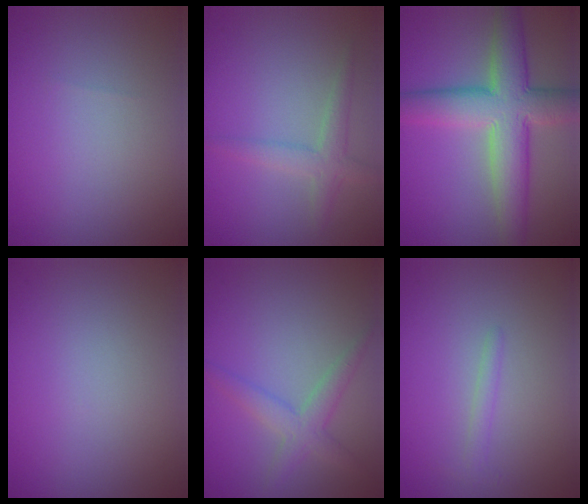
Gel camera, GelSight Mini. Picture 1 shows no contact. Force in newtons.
{"total": 2.5, "press": 2.5, "slide": 0.1}
{"total": 8.4, "press": 8.4, "slide": 0.4}
{"total": 0.0}
{"total": 2.7, "press": 2.7, "slide": 0.1}
{"total": 1.0, "press": 1.0, "slide": 0.0}